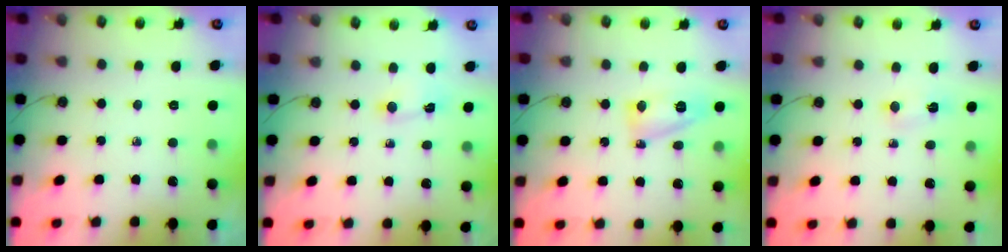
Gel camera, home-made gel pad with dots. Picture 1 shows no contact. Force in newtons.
{"total": 2.2, "press": 2.1, "slide": 0.3}
{"total": 8.0, "press": 7.9, "slide": 0.6}
{"total": 16.8, "press": 4.4, "slide": 16.2}